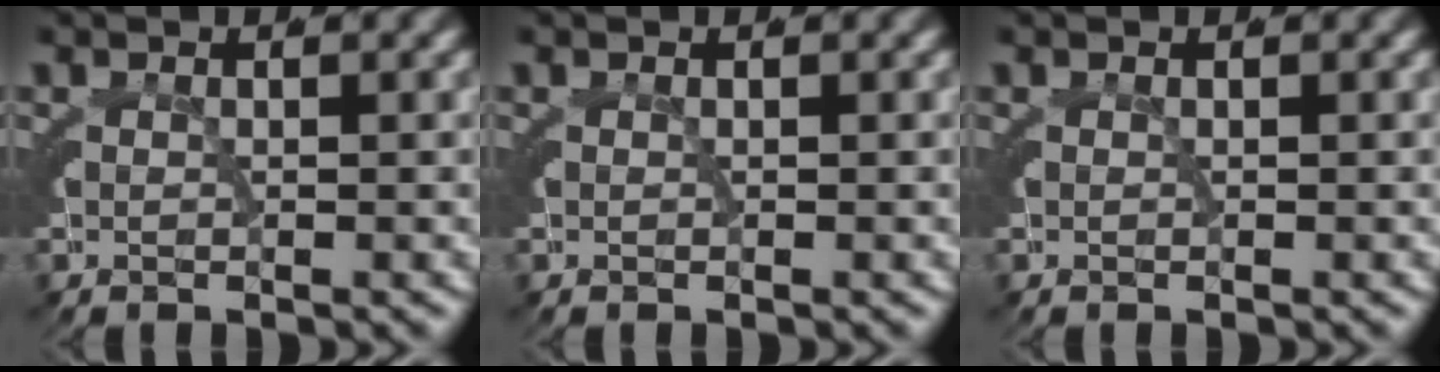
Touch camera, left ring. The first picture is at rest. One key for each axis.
{"total": 0.0}
{"total": 0.0}